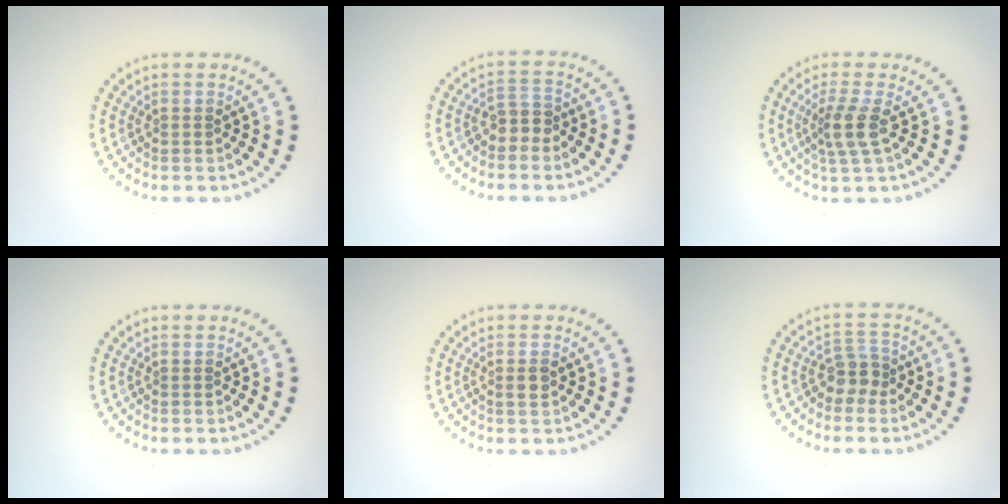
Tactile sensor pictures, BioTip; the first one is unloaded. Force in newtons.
{"total": 1.9, "press": 1.6, "slide": 1.0}
{"total": 2.7, "press": 2.1, "slide": 1.7}
{"total": 0.0}
{"total": 1.1, "press": 1.0, "slide": 0.4}
{"total": 2.2, "press": 1.6, "slide": 1.4}